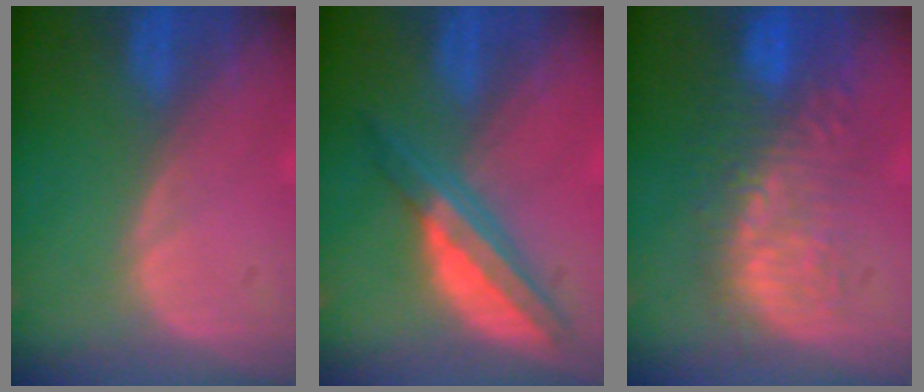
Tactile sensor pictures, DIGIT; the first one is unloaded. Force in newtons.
{"total": 6.7, "press": 5.8, "slide": 3.3}
{"total": 10.2, "press": 9.1, "slide": 4.7}